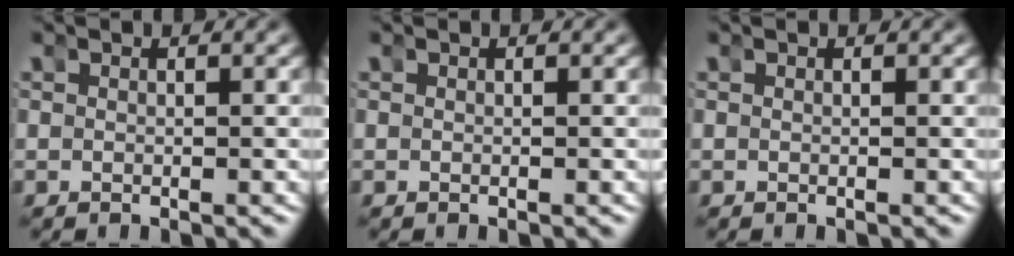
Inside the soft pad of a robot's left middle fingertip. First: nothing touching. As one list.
[{"total": 0.0}, {"total": 0.0}]